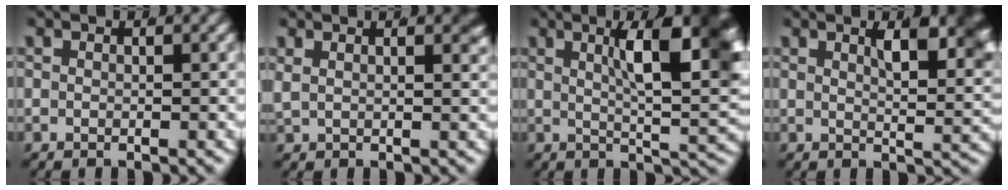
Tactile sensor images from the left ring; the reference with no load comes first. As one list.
[{"total": 2.8, "force": [1.3, 0.8, 2.3], "torque": [-0.028, 0.002, 0.028]}, {"total": 11.6, "force": [2.5, 3.8, 10.7], "torque": [-0.112, 0.002, 0.042]}, {"total": 6.8, "force": [2.7, 2.0, 5.9], "torque": [-0.059, -0.004, 0.042]}]